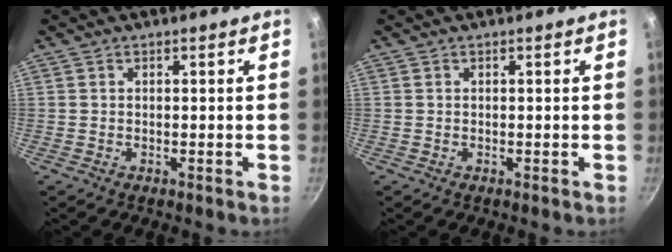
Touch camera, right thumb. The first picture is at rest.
{"total": 0.0}